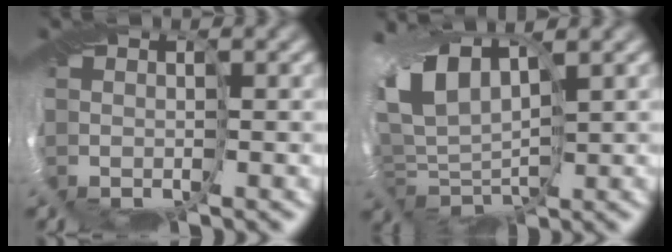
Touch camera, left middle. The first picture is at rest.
{"total": 9.7, "force": [2.8, 5.3, 7.6], "torque": [-0.173, -0.006, 0.068]}